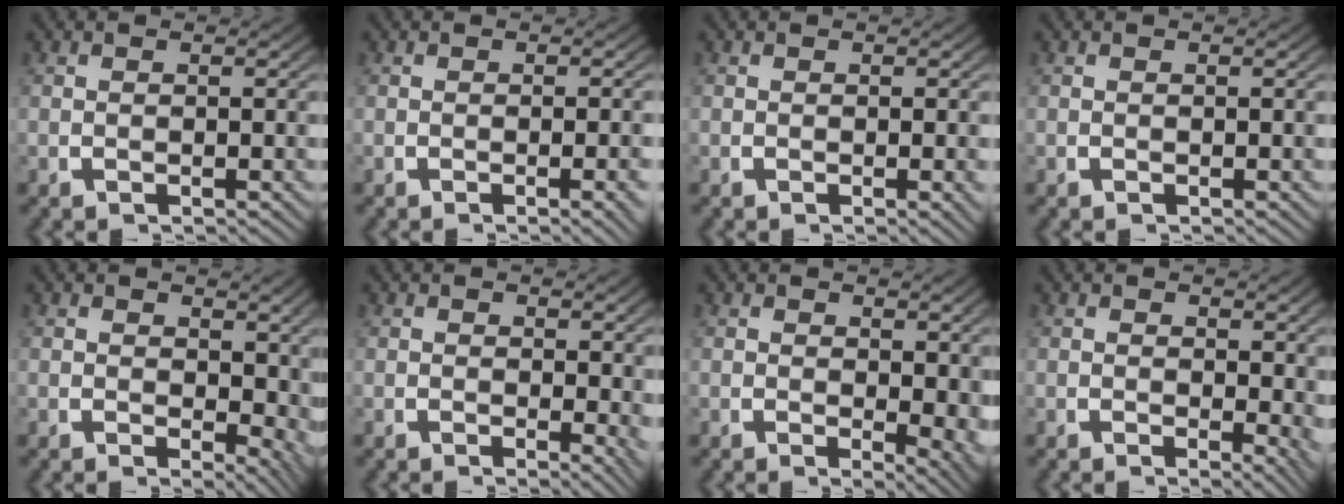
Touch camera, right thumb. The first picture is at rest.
{"total": 1.7, "force": [-0.5, 0.1, 1.6], "torque": [-0.021, 0.004, -0.008]}
{"total": 0.7, "force": [0.0, 0.0, 0.7], "torque": [-0.010, 0.000, 0.002]}
{"total": 0.0}
{"total": 3.5, "force": [0.9, 2.3, 2.6], "torque": [-0.017, -0.017, 0.021]}
{"total": 1.9, "force": [0.5, 0.7, 1.7], "torque": [-0.010, -0.007, 0.006]}
{"total": 3.3, "force": [0.3, 1.5, 2.9], "torque": [-0.024, -0.014, 0.010]}
{"total": 2.3, "force": [0.6, 1.1, 1.9], "torque": [-0.009, -0.007, 0.009]}